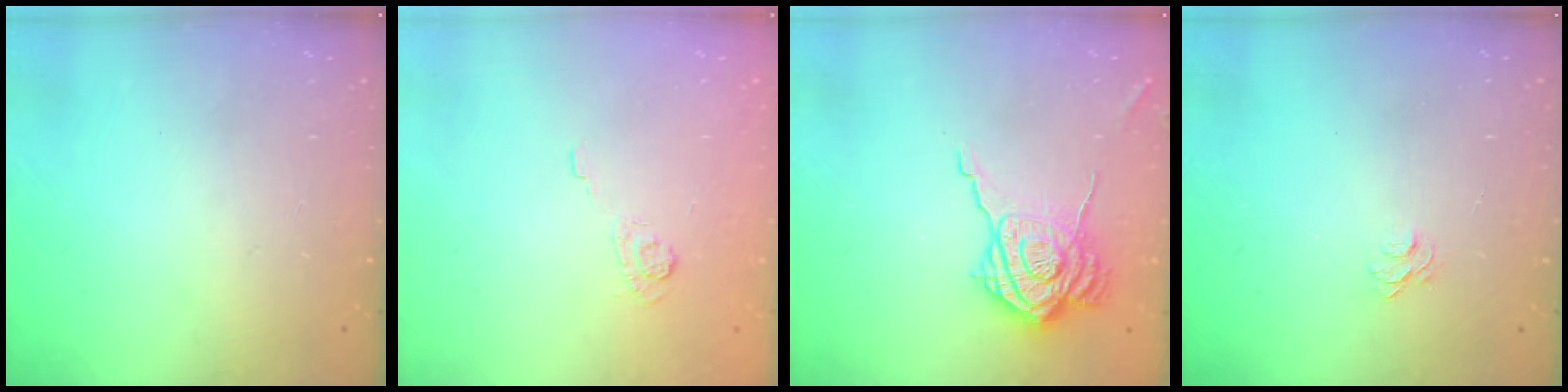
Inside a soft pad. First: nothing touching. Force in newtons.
{"total": 3.6, "press": 3.3, "slide": 1.5}
{"total": 16.3, "press": 16.3, "slide": 1.1}
{"total": 3.5, "press": 3.5, "slide": 0.3}